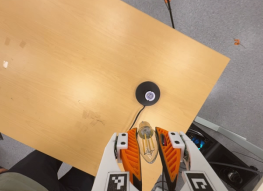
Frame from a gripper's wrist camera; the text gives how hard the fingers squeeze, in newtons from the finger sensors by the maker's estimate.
{"total": 19.6, "left": 21.7, "right": 17.5}